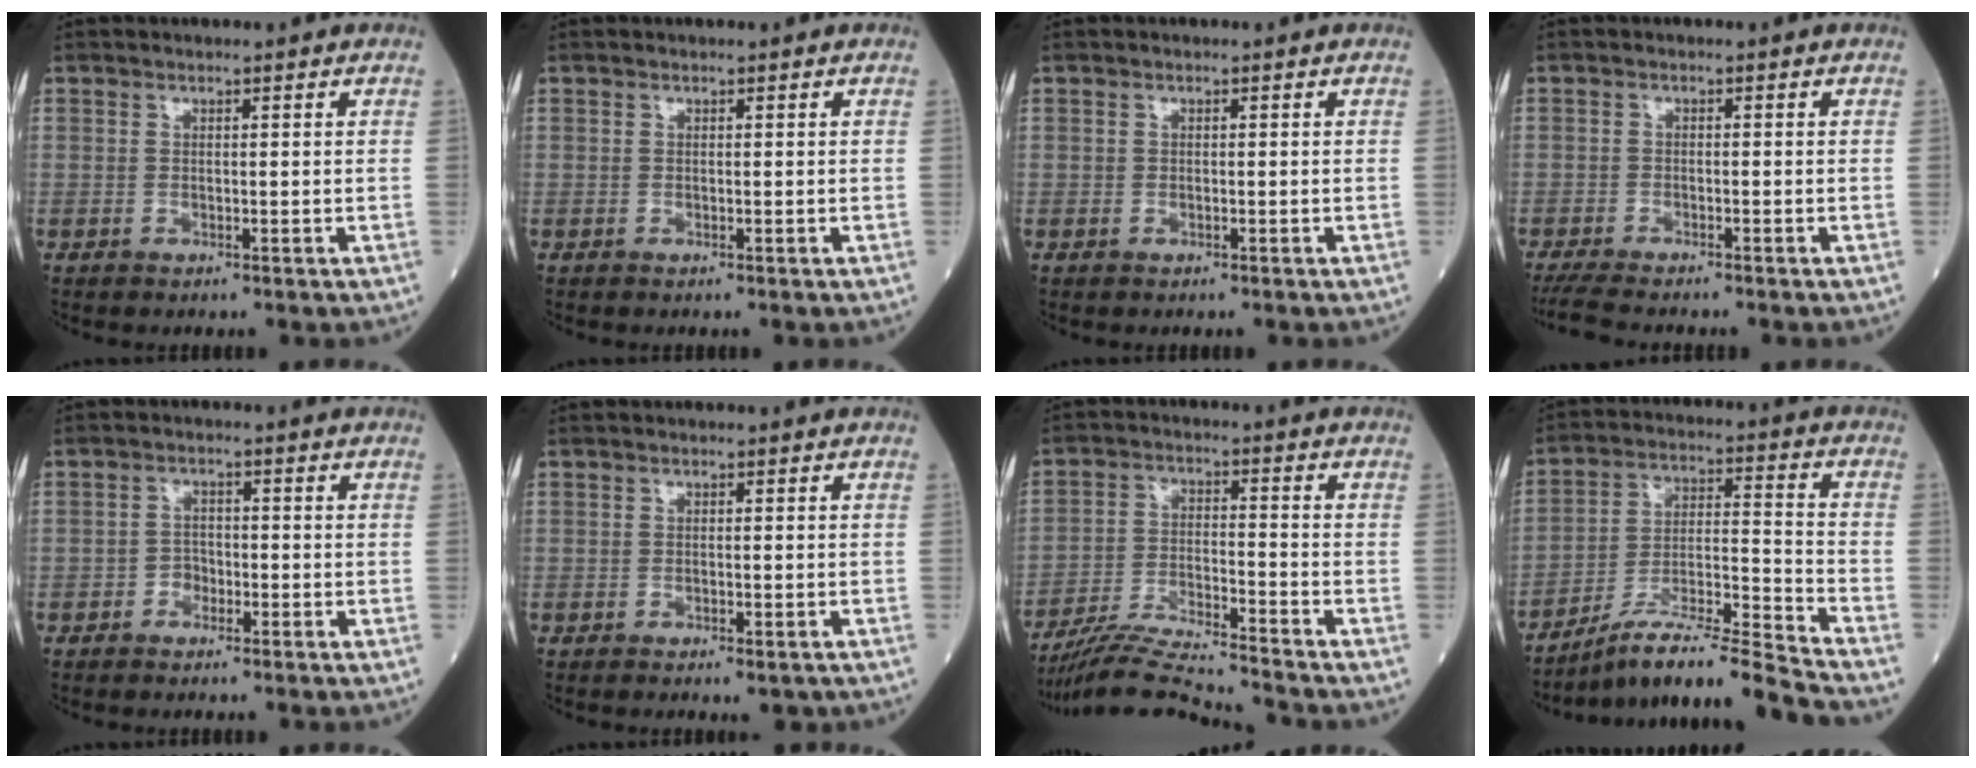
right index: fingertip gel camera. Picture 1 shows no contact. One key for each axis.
{"total": 0.0}
{"total": 0.0}
{"total": 5.0, "fx": -4.5, "fy": 0.9, "fz": 2.0, "tx": -0.041, "ty": -0.019, "tz": -0.079}
{"total": 2.0, "fx": -1.3, "fy": 1.4, "fz": 0.6, "tx": -0.006, "ty": 0.008, "tz": -0.026}
{"total": 2.2, "fx": -1.5, "fy": 0.6, "fz": 1.5, "tx": -0.019, "ty": -0.005, "tz": -0.015}
{"total": 11.7, "fx": -11.1, "fy": -1.6, "fz": 3.3, "tx": -0.060, "ty": -0.011, "tz": -0.198}
{"total": 14.5, "fx": -13.1, "fy": -1.9, "fz": 6.0, "tx": -0.099, "ty": 0.013, "tz": -0.231}